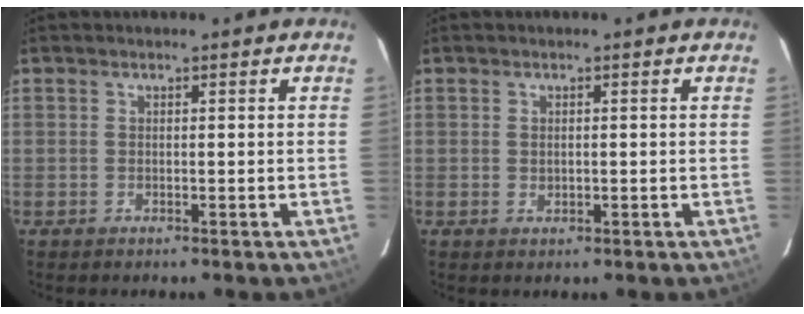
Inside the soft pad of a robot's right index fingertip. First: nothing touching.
{"total": 1.0, "force": [0.1, 0.8, 0.7], "torque": [-0.011, 0.002, 0.003]}